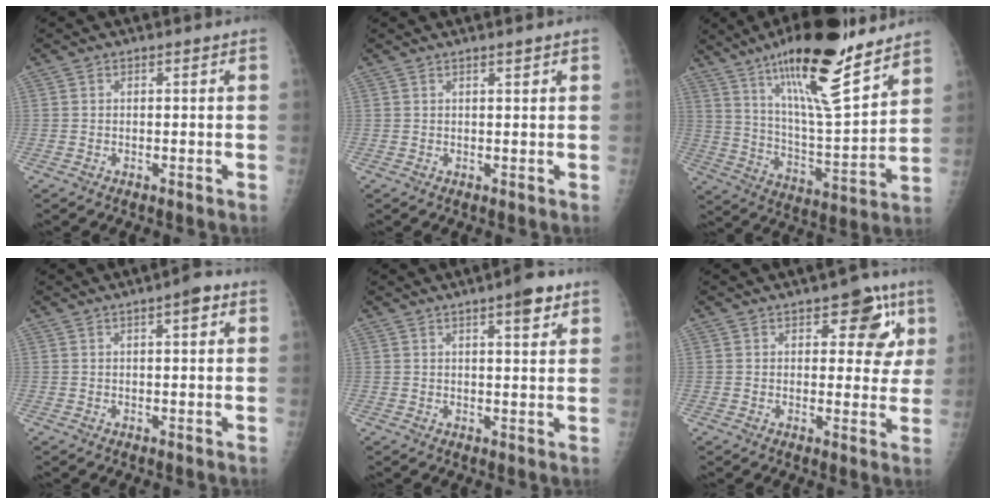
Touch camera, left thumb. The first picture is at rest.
{"total": 1.0, "force": [0.8, 0.1, 0.6], "torque": [-0.007, -0.005, 0.013]}
{"total": 23.0, "force": [15.8, 4.8, 16.0], "torque": [-0.244, -0.077, 0.268]}
{"total": 3.5, "force": [1.6, 1.0, 2.9], "torque": [-0.035, -0.001, 0.018]}
{"total": 5.8, "force": [3.4, 1.5, 4.4], "torque": [-0.051, -0.014, 0.043]}
{"total": 9.1, "force": [4.0, 4.8, 6.6], "torque": [-0.034, -0.010, 0.043]}